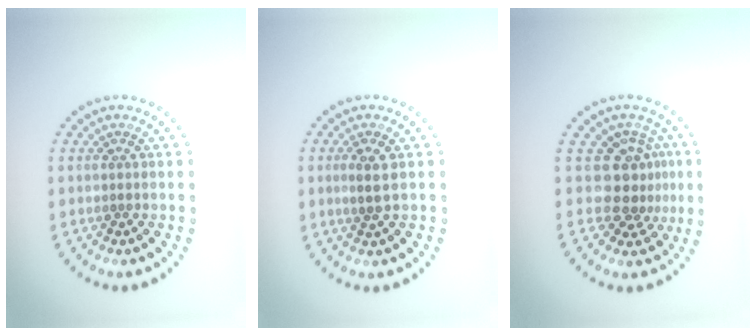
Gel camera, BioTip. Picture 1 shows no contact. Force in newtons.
{"total": 1.8, "press": 1.6, "slide": 0.7}
{"total": 3.4, "press": 2.5, "slide": 2.3}